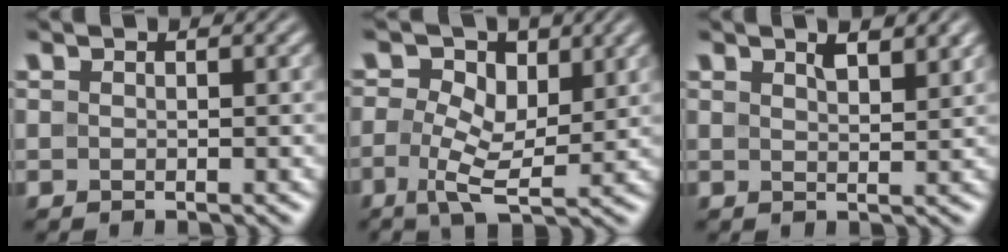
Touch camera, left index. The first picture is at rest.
{"total": 4.8, "force": [0.9, 2.7, 3.9], "torque": [-0.074, 0.003, 0.009]}
{"total": 2.6, "force": [1.7, 0.6, 1.8], "torque": [-0.033, -0.001, 0.033]}